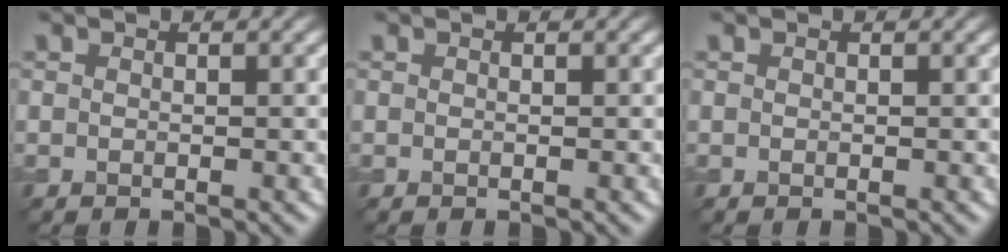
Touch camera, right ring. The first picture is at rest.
{"total": 0.0}
{"total": 0.0}